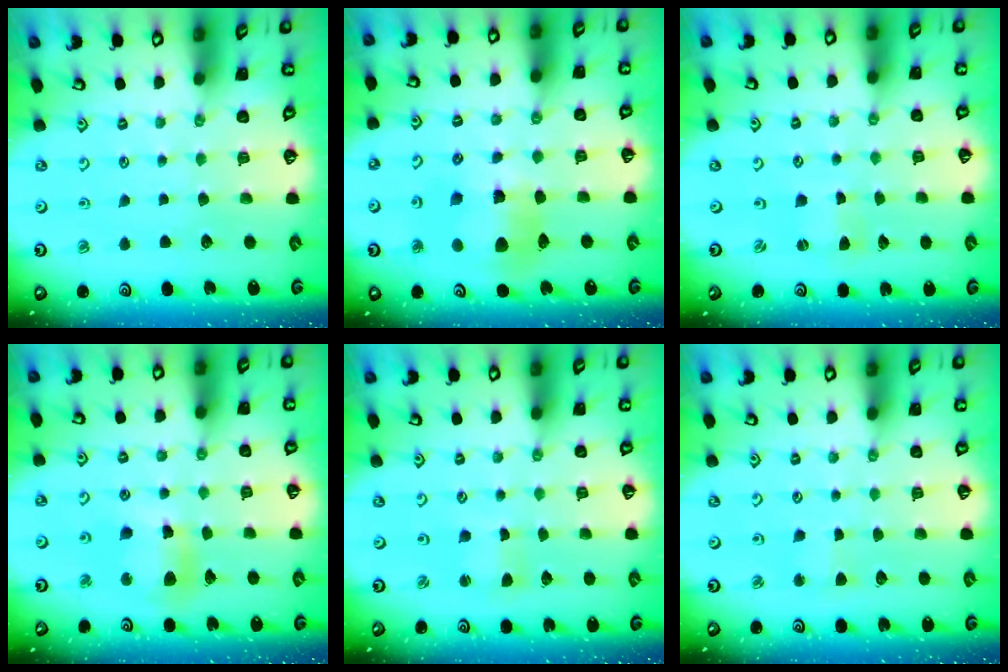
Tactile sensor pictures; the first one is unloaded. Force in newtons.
{"total": 11.0, "press": 10.9, "slide": 1.4}
{"total": 0.0}
{"total": 10.9, "press": 10.7, "slide": 1.9}
{"total": 1.5, "press": 1.5, "slide": 0.2}
{"total": 2.6, "press": 2.6, "slide": 0.2}